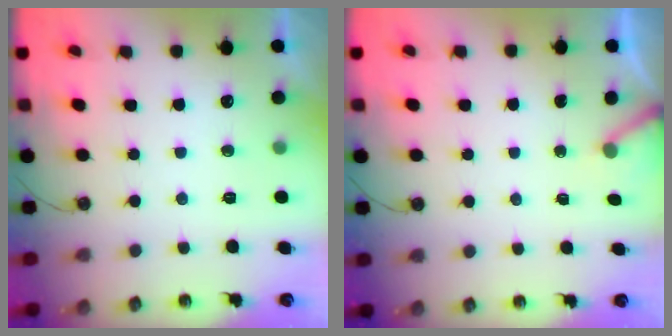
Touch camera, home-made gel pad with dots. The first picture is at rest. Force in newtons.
{"total": 3.7, "press": 3.7, "slide": 0.3}